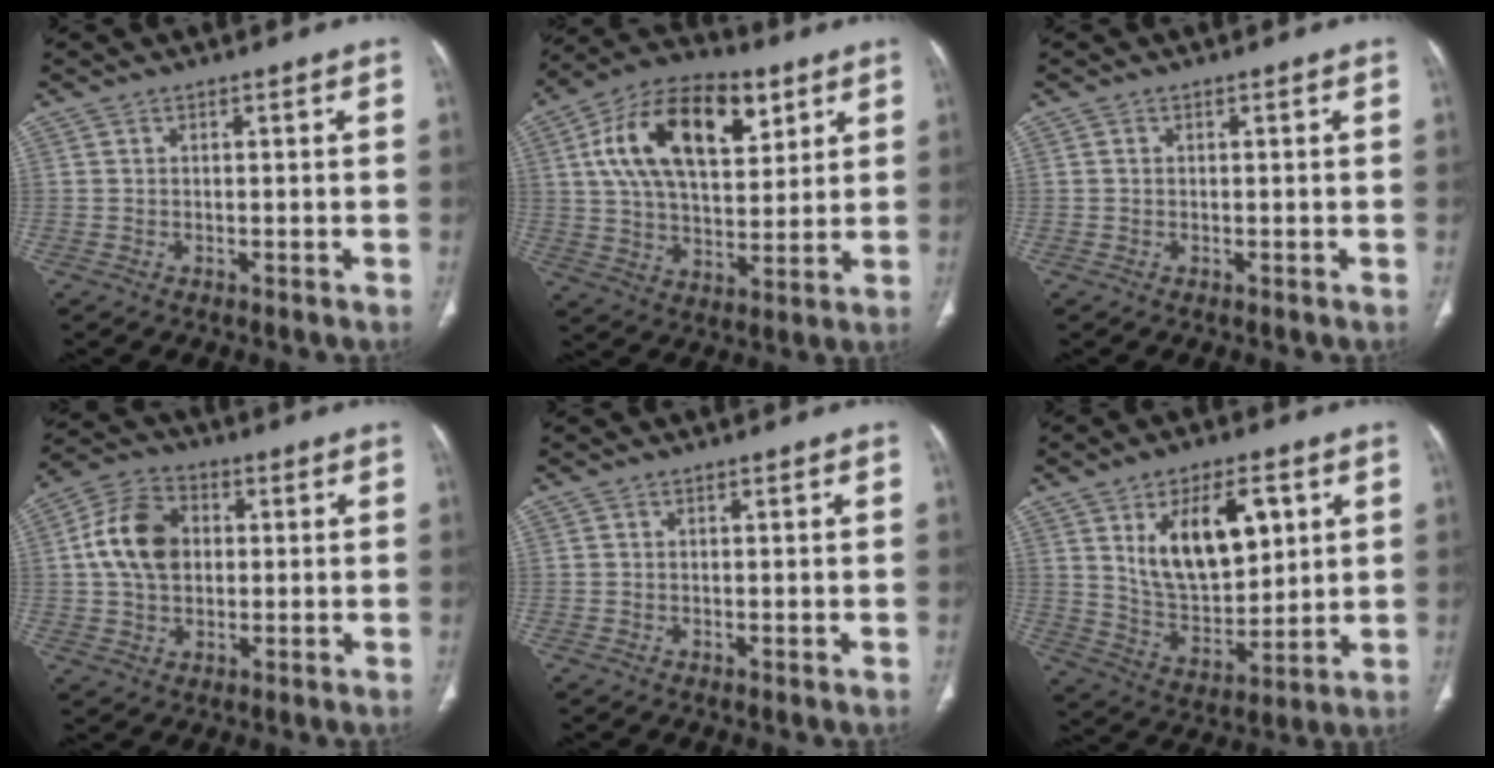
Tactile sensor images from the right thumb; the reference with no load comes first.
{"total": 21.5, "force": [8.0, 11.8, 16.1], "torque": [-0.252, -0.006, 0.133]}
{"total": 0.0}
{"total": 11.5, "force": [1.3, 8.4, 7.9], "torque": [-0.133, 0.016, 0.017]}
{"total": 0.0}
{"total": 16.8, "force": [5.9, 9.0, 12.9], "torque": [-0.178, -0.028, 0.118]}